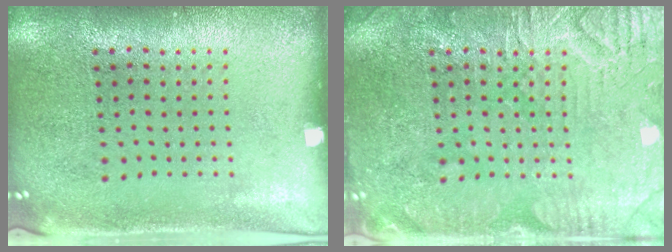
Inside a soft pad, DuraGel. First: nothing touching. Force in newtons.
{"total": 4.5, "press": 4.5, "slide": 0.6}